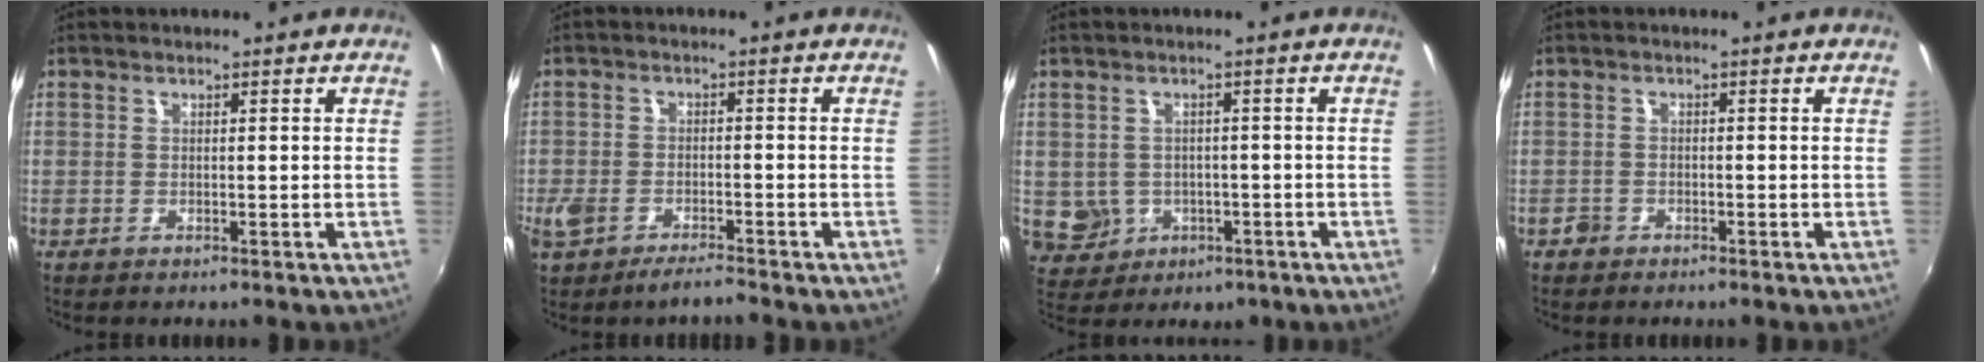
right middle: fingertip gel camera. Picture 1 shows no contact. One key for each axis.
{"total": 5.3, "fx": -4.0, "fy": 1.8, "fz": 3.0, "tx": -0.084, "ty": -0.013, "tz": -0.079}
{"total": 6.7, "fx": -1.3, "fy": 6.2, "fz": 2.0, "tx": -0.062, "ty": 0.003, "tz": 0.003}
{"total": 1.5, "fx": -1.2, "fy": 1.0, "fz": 0.1, "tx": -0.005, "ty": 0.000, "tz": -0.021}